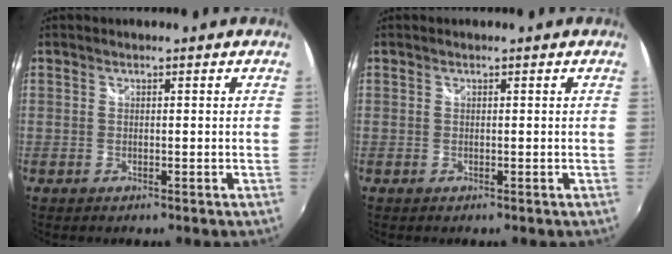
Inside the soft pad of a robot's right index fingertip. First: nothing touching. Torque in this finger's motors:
{"motor_torque": [-0.01, 0.03, -0.02, -0.01]}